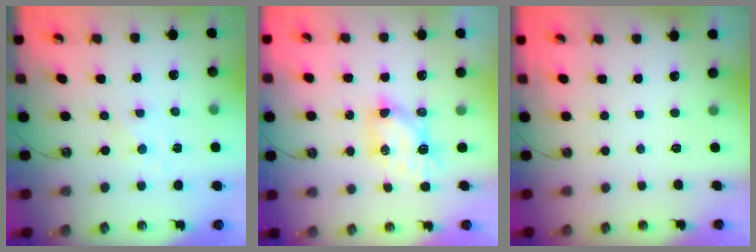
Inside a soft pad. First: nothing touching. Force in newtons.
{"total": 6.8, "press": 6.8, "slide": 0.5}
{"total": 0.0}